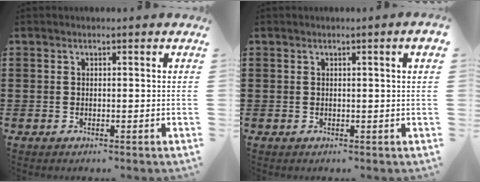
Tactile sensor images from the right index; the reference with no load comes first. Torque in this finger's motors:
{"motor_torque": [0.52, -0.04, 0.23, 0.01]}